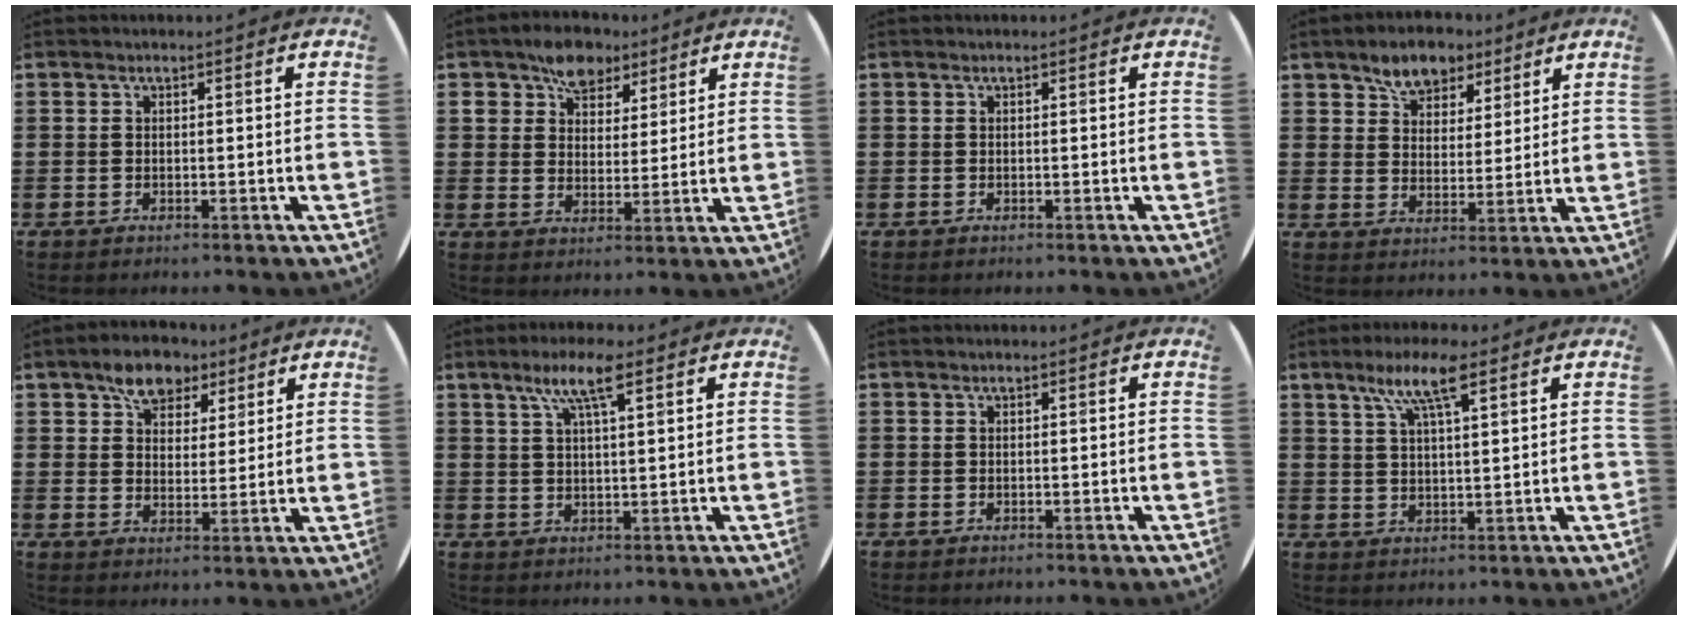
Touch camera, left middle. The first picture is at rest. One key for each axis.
{"total": 6.4, "fx": 4.8, "fy": 4.1, "fz": 1.4, "tx": -0.033, "ty": -0.002, "tz": 0.086}
{"total": 0.0}
{"total": 6.1, "fx": 4.8, "fy": 3.4, "fz": 1.3, "tx": -0.031, "ty": -0.007, "tz": 0.086}
{"total": 6.4, "fx": 4.7, "fy": 3.8, "fz": 1.9, "tx": -0.042, "ty": 0.000, "tz": 0.085}
{"total": 6.6, "fx": 4.1, "fy": 1.3, "fz": 5.0, "tx": -0.098, "ty": 0.006, "tz": 0.067}
{"total": 0.0}
{"total": 7.3, "fx": 4.9, "fy": 1.4, "fz": 5.3, "tx": -0.106, "ty": 0.002, "tz": 0.081}